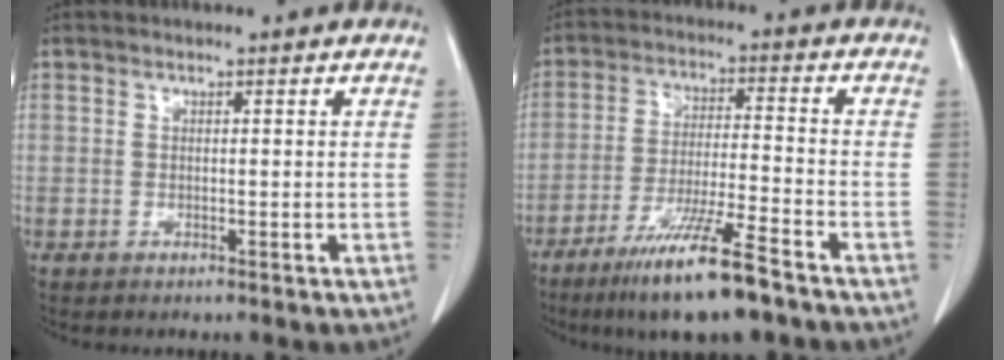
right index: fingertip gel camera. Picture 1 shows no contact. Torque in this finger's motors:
{"motor_torque": [1.26, -0.88, 0.36, 0.17]}